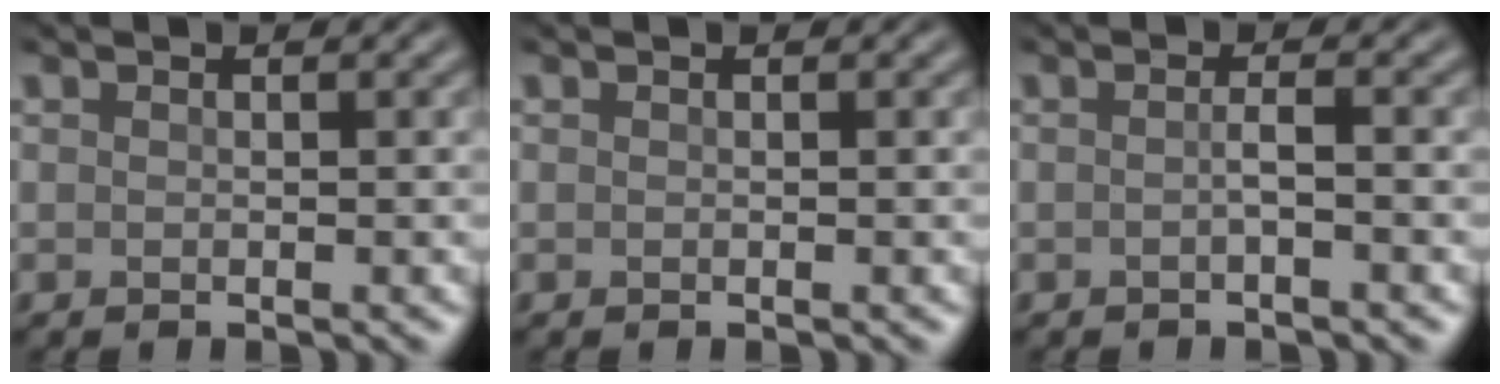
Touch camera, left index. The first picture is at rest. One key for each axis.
{"total": 0.0}
{"total": 1.1, "fx": -0.3, "fy": 0.2, "fz": 1.1, "tx": -0.016, "ty": 0.003, "tz": -0.008}